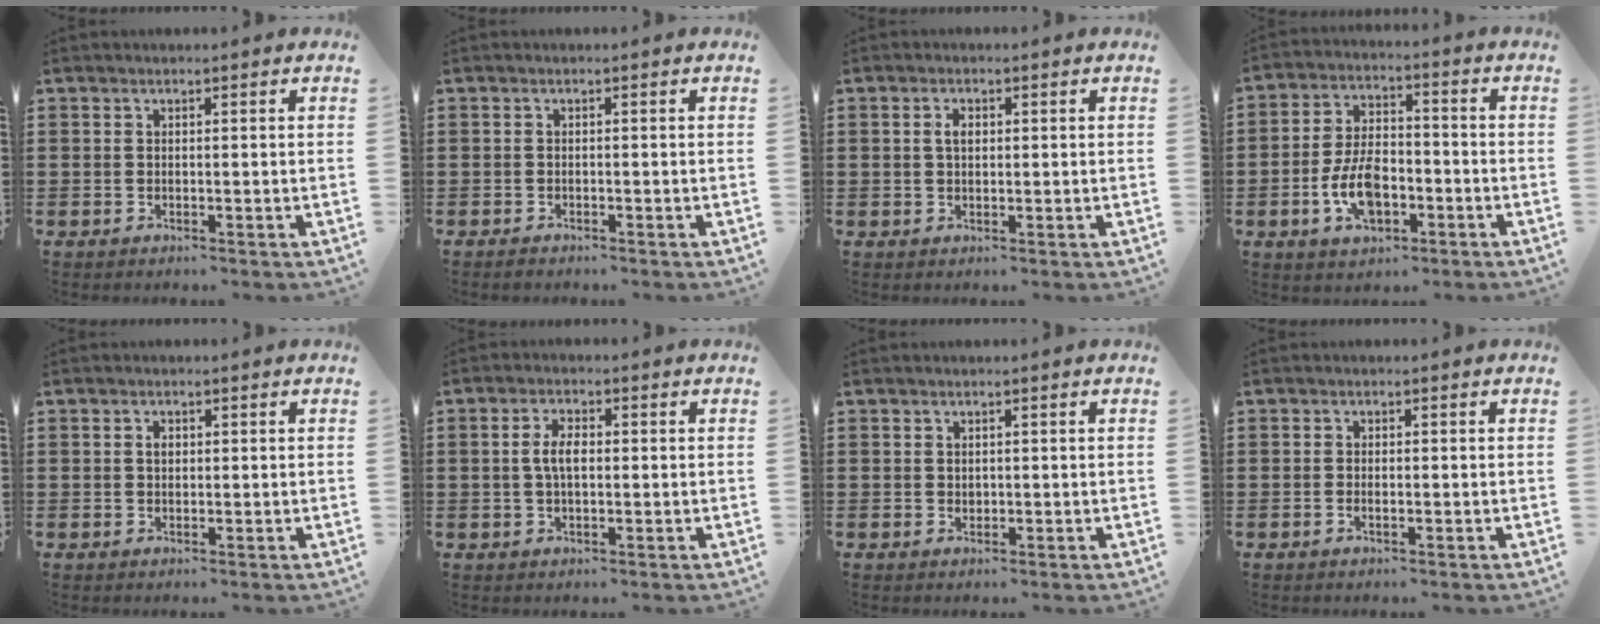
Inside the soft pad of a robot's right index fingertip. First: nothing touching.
{"total": 0.6, "force": [-0.6, 0.2, 0.0], "torque": [-0.002, 0.000, -0.012]}
{"total": 1.9, "force": [0.4, 1.0, 1.6], "torque": [-0.034, 0.007, 0.005]}
{"total": 8.1, "force": [-2.9, 4.4, 6.1], "torque": [-0.134, 0.004, -0.057]}
{"total": 1.2, "force": [0.3, 0.8, 0.9], "torque": [-0.020, 0.006, 0.004]}
{"total": 3.9, "force": [0.1, 1.8, 3.5], "torque": [-0.076, 0.005, -0.002]}
{"total": 0.6, "force": [0.3, 0.6, 0.2], "torque": [-0.004, 0.002, 0.006]}
{"total": 1.0, "force": [-0.3, 0.3, 0.9], "torque": [-0.017, -0.003, -0.005]}